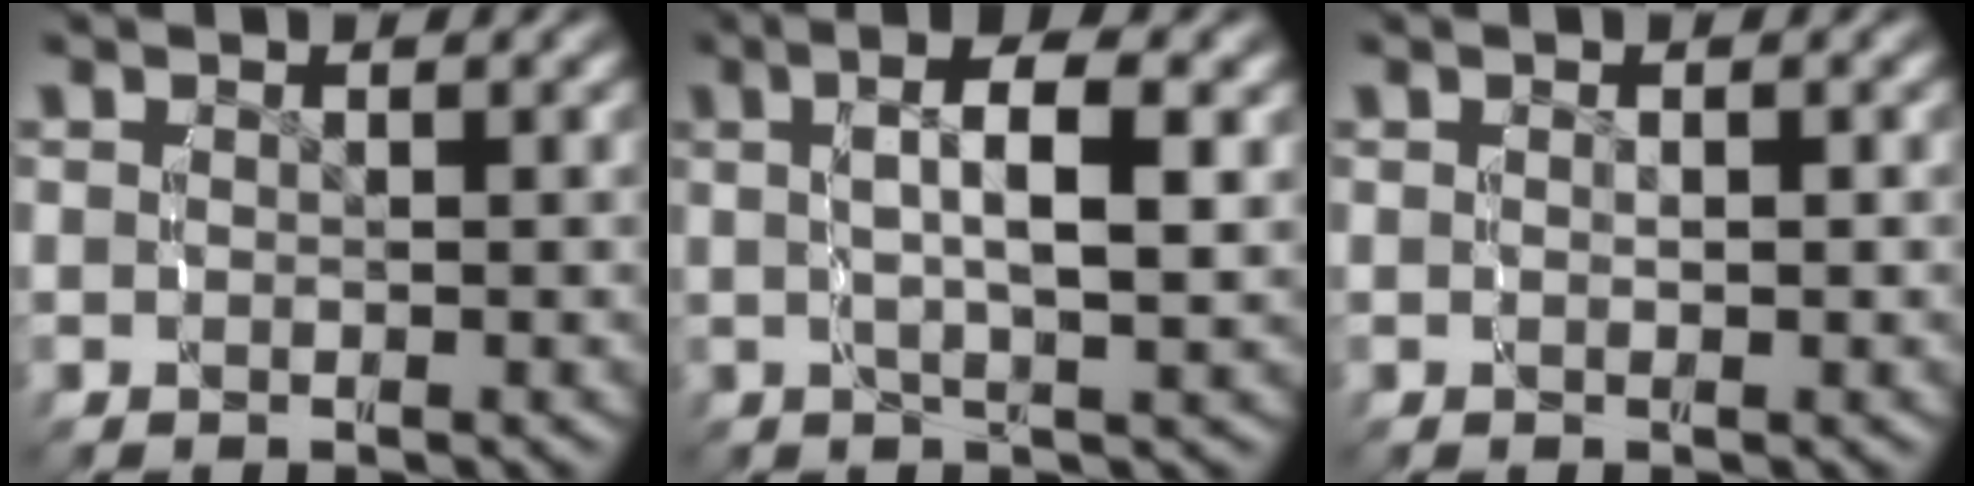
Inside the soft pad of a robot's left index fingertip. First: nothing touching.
{"total": 5.9, "force": [2.1, 1.3, 5.4], "torque": [-0.081, 0.015, 0.028]}
{"total": 0.8, "force": [0.0, 0.1, 0.8], "torque": [-0.013, -0.004, 0.004]}